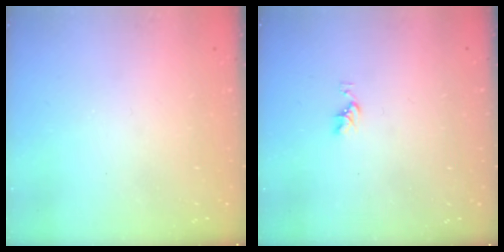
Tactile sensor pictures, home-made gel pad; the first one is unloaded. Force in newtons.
{"total": 2.4, "press": 2.4, "slide": 0.4}